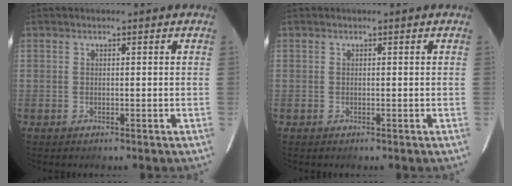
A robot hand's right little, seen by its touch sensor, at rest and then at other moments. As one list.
[{"total": 0.0}]